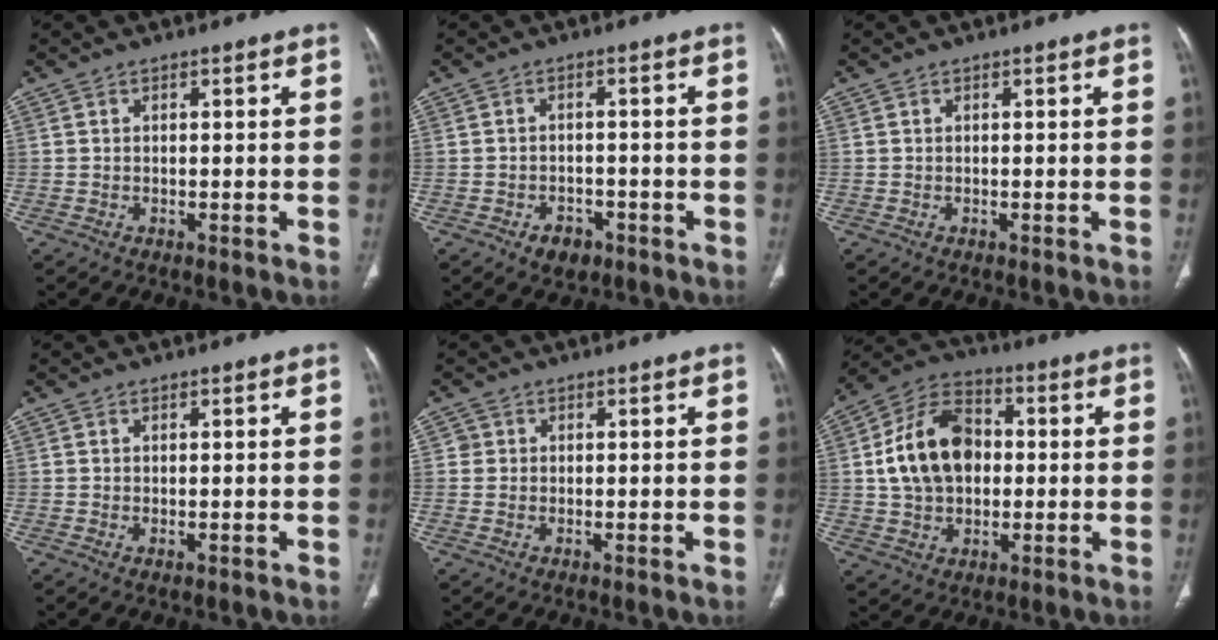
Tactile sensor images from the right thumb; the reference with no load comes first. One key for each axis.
{"total": 4.0, "fx": -2.3, "fy": 2.8, "fz": 1.8, "tx": -0.015, "ty": 0.014, "tz": -0.027}
{"total": 0.0}
{"total": 0.6, "fx": -0.1, "fy": 0.3, "fz": 0.5, "tx": -0.010, "ty": -0.003, "tz": 0.000}
{"total": 1.7, "fx": 0.3, "fy": 1.7, "fz": 0.1, "tx": 0.009, "ty": 0.004, "tz": 0.001}
{"total": 16.0, "fx": 1.1, "fy": 11.4, "fz": 11.2, "tx": -0.175, "ty": 0.022, "tz": 0.016}